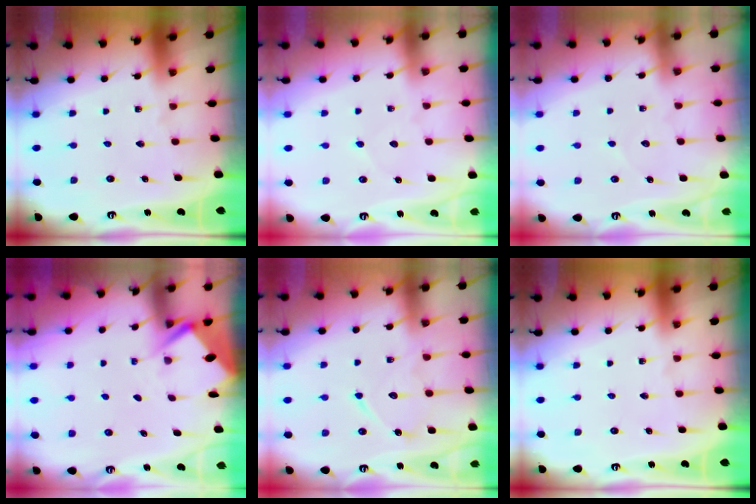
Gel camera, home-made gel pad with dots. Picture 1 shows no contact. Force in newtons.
{"total": 2.3, "press": 2.3, "slide": 0.3}
{"total": 2.4, "press": 2.4, "slide": 0.3}
{"total": 2.8, "press": 2.8, "slide": 0.4}
{"total": 11.6, "press": 11.5, "slide": 1.0}
{"total": 0.0}